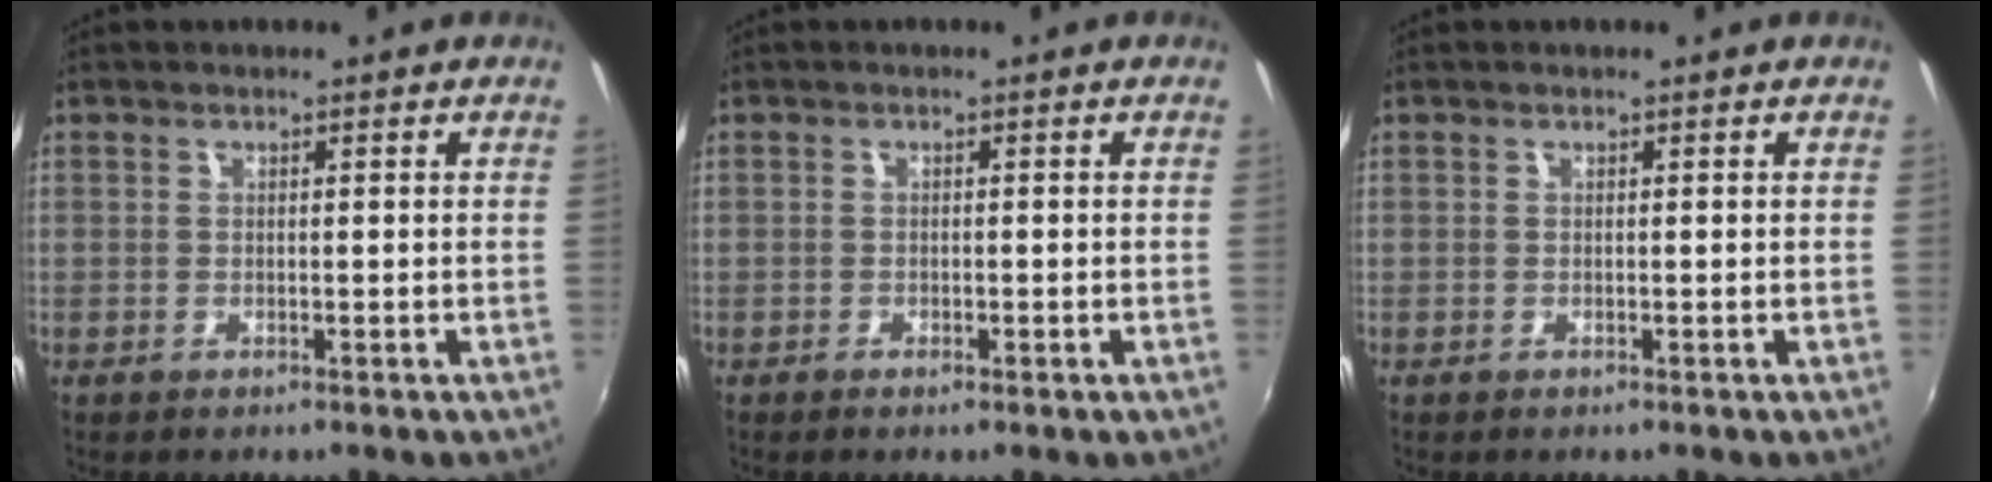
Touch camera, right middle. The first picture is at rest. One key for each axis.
{"total": 1.2, "fx": -0.8, "fy": 0.5, "fz": 0.8, "tx": -0.015, "ty": -0.003, "tz": -0.013}
{"total": 0.0}